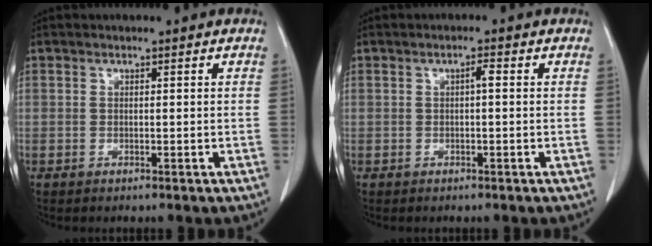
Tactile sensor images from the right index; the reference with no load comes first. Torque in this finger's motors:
{"motor_torque": [0.21, -0.12, 0.08, 0.03]}